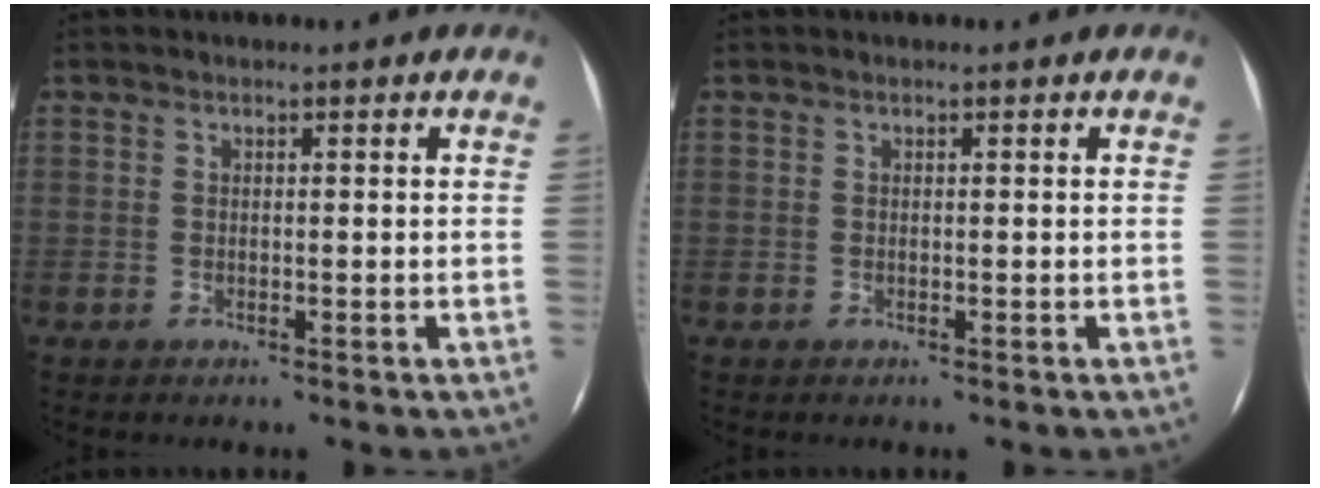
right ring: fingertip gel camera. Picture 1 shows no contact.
{"total": 0.0}